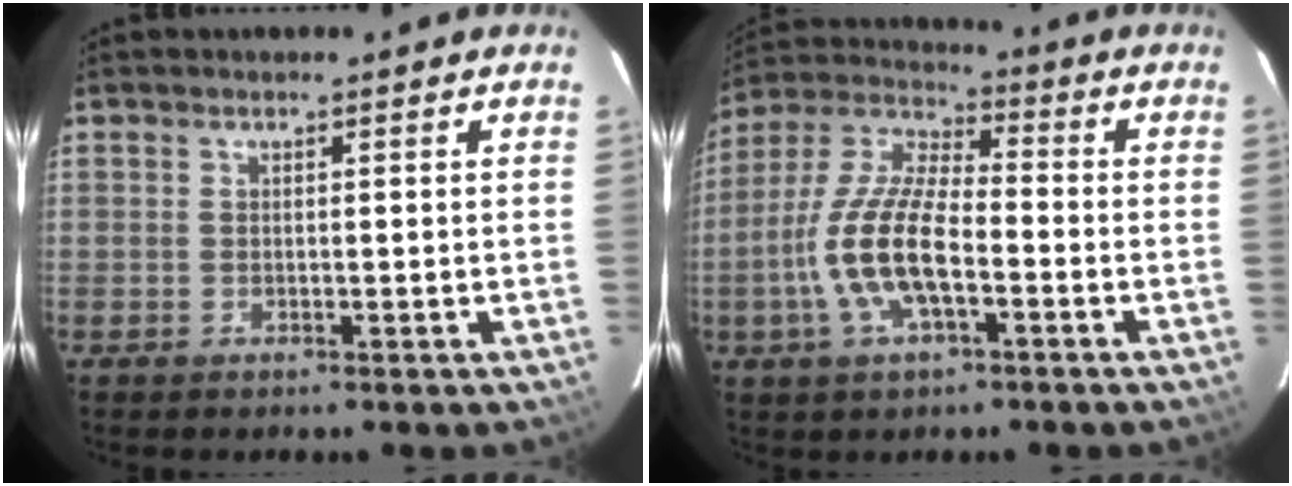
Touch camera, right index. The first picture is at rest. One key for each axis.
{"total": 14.3, "fx": -4.3, "fy": 5.2, "fz": 12.6, "tx": -0.266, "ty": -0.001, "tz": -0.085}